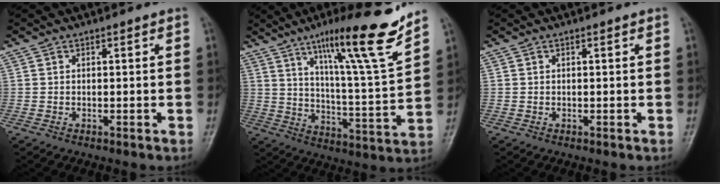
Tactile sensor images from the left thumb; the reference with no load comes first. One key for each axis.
{"total": 18.6, "fx": 12.7, "fy": 1.3, "fz": 13.5, "tx": -0.188, "ty": -0.073, "tz": 0.200}
{"total": 0.0}